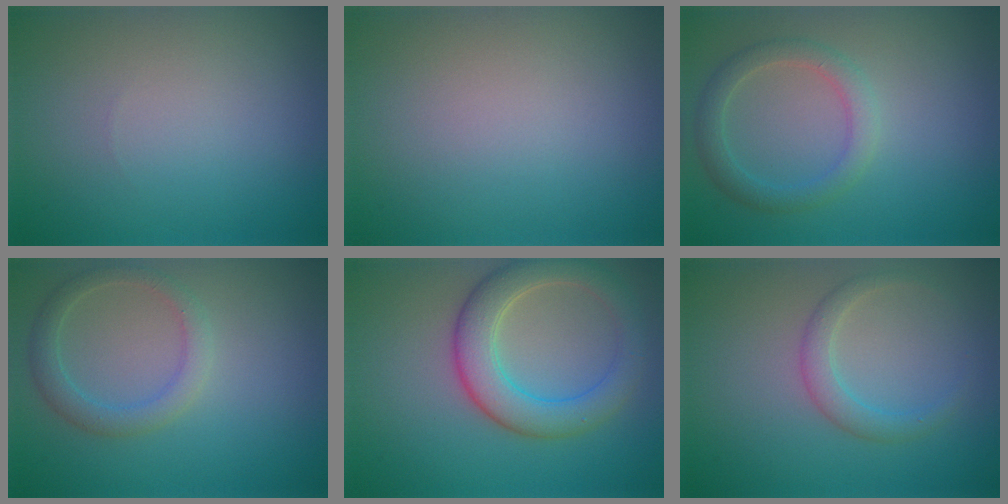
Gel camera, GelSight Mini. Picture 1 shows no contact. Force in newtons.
{"total": 0.0}
{"total": 2.5, "press": 2.5, "slide": 0.1}
{"total": 2.5, "press": 2.5, "slide": 0.2}
{"total": 5.5, "press": 5.5, "slide": 0.2}
{"total": 2.0, "press": 2.0, "slide": 0.2}